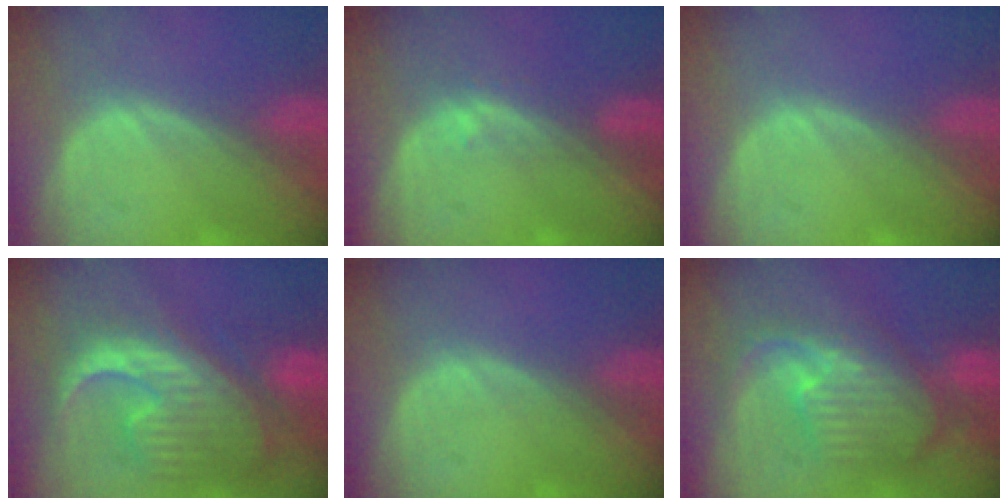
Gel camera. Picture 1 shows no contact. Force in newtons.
{"total": 1.0, "press": 1.0, "slide": 0.2}
{"total": 0.0}
{"total": 13.0, "press": 11.2, "slide": 6.6}
{"total": 0.0}
{"total": 10.5, "press": 9.4, "slide": 4.8}